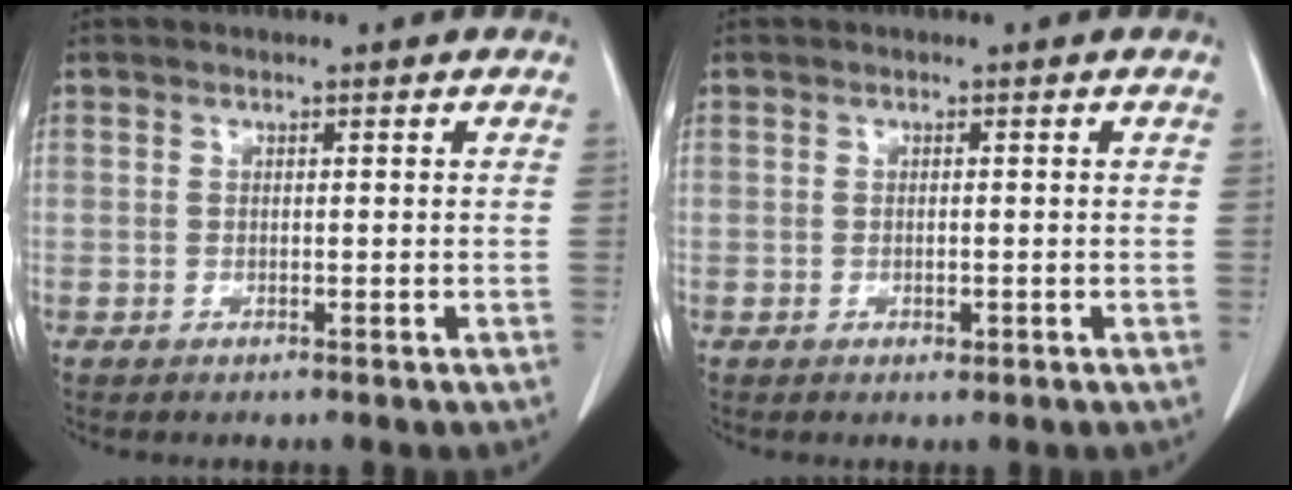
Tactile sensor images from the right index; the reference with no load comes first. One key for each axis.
{"total": 0.9, "fx": -0.2, "fy": 0.4, "fz": 0.8, "tx": -0.012, "ty": 0.000, "tz": 0.001}